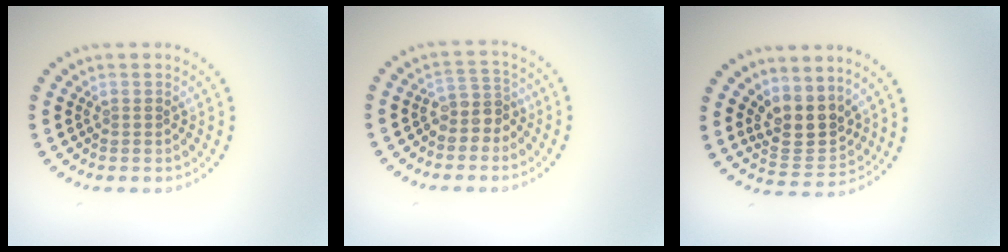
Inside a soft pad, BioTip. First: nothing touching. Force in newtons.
{"total": 2.5, "press": 2.0, "slide": 1.5}
{"total": 3.9, "press": 3.4, "slide": 1.9}